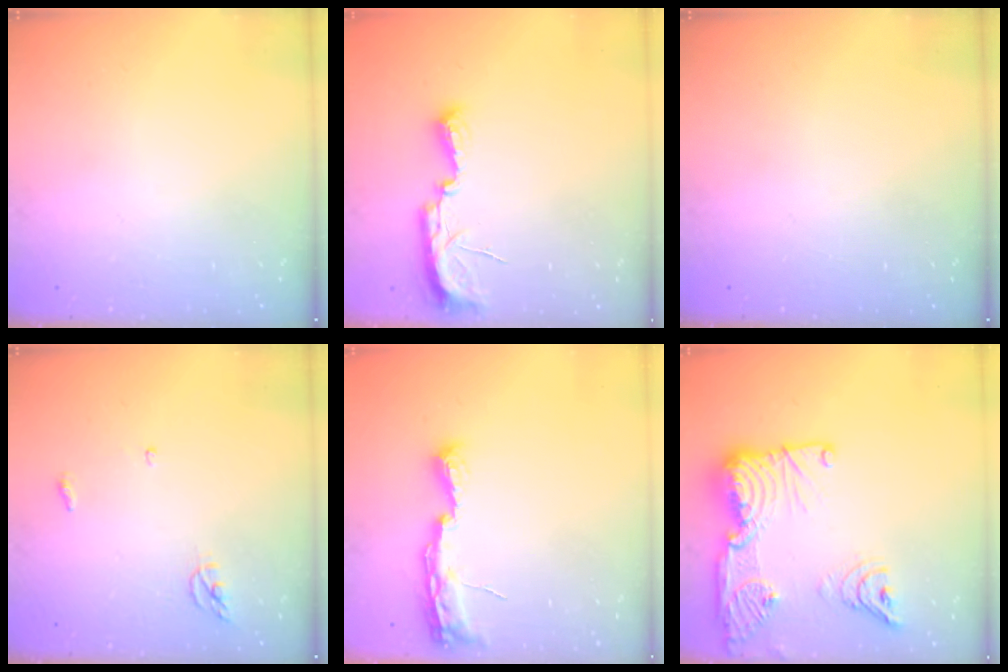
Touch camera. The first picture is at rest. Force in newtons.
{"total": 10.3, "press": 8.9, "slide": 5.2}
{"total": 0.0}
{"total": 3.5, "press": 3.5, "slide": 0.3}
{"total": 8.0, "press": 8.0, "slide": 0.7}
{"total": 27.4, "press": 26.4, "slide": 7.2}